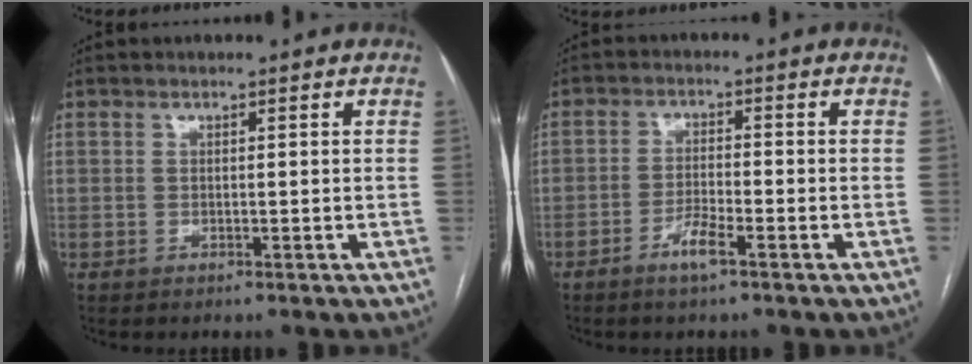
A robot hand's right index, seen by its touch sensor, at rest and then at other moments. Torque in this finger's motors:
{"motor_torque": [0.46, -0.28, 0.07, 0.02]}